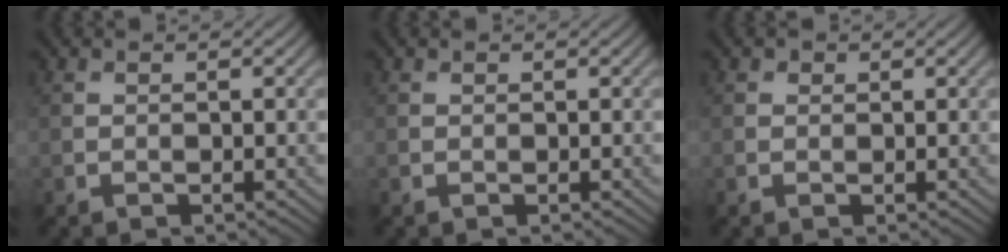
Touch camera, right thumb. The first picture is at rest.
{"total": 0.0}
{"total": 0.6, "force": [0.4, 0.4, 0.1], "torque": [0.001, -0.003, 0.006]}